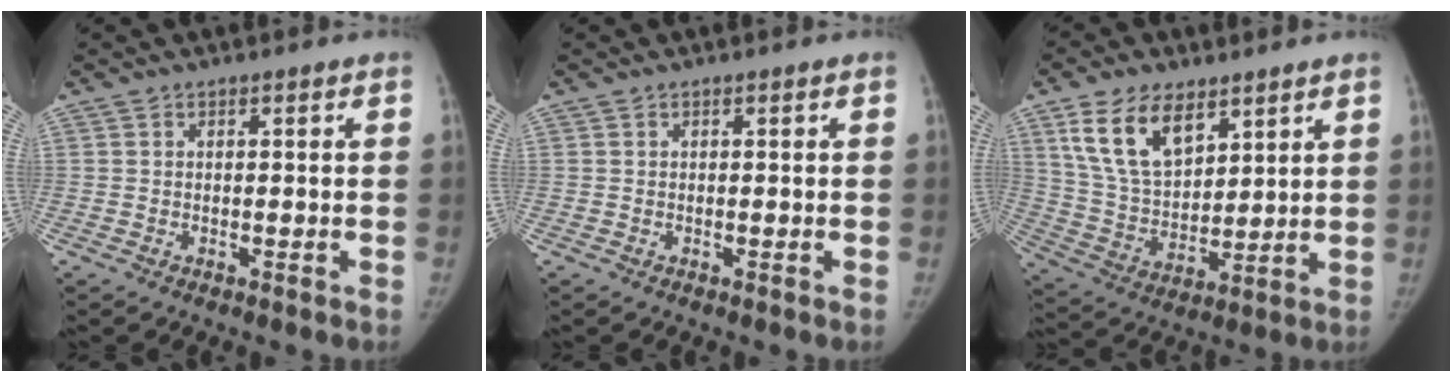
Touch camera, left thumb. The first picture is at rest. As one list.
[{"total": 0.0}, {"total": 14.2, "force": [7.9, 7.7, 9.0], "torque": [-0.141, -0.033, 0.164]}]